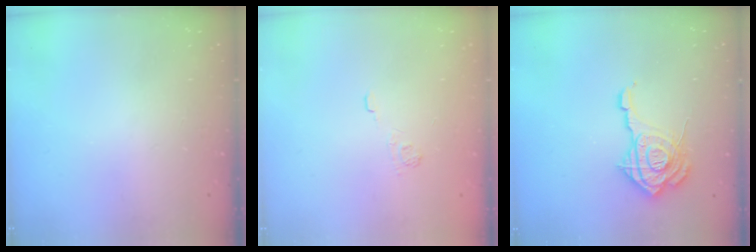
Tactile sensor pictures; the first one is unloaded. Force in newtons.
{"total": 2.3, "press": 1.8, "slide": 1.3}
{"total": 16.9, "press": 16.8, "slide": 1.7}